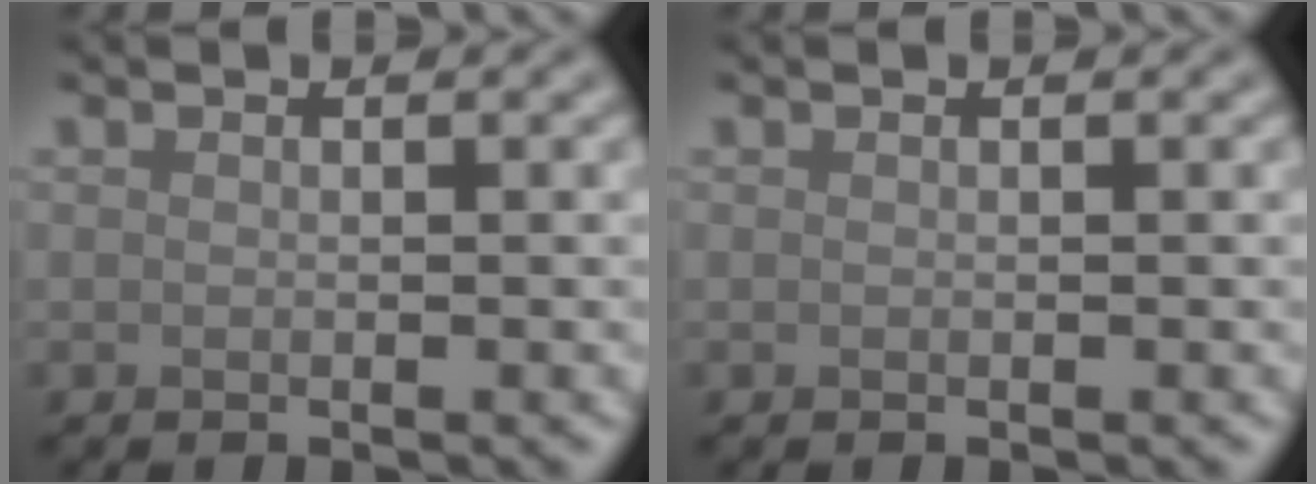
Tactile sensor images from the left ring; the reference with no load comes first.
{"total": 0.0}